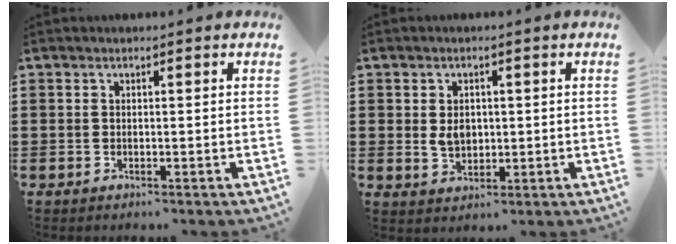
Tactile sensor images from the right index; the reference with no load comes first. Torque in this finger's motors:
{"motor_torque": [2.14, 0.00, 0.08, 0.06]}